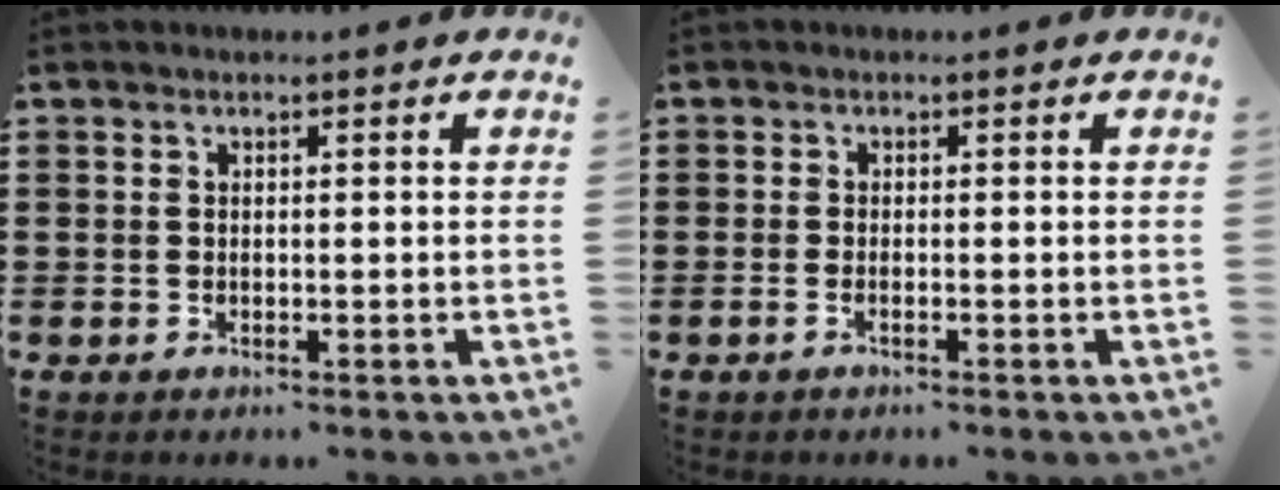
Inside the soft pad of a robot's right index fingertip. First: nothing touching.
{"total": 0.7, "force": [-0.5, 0.0, 0.5], "torque": [-0.009, -0.003, -0.008]}